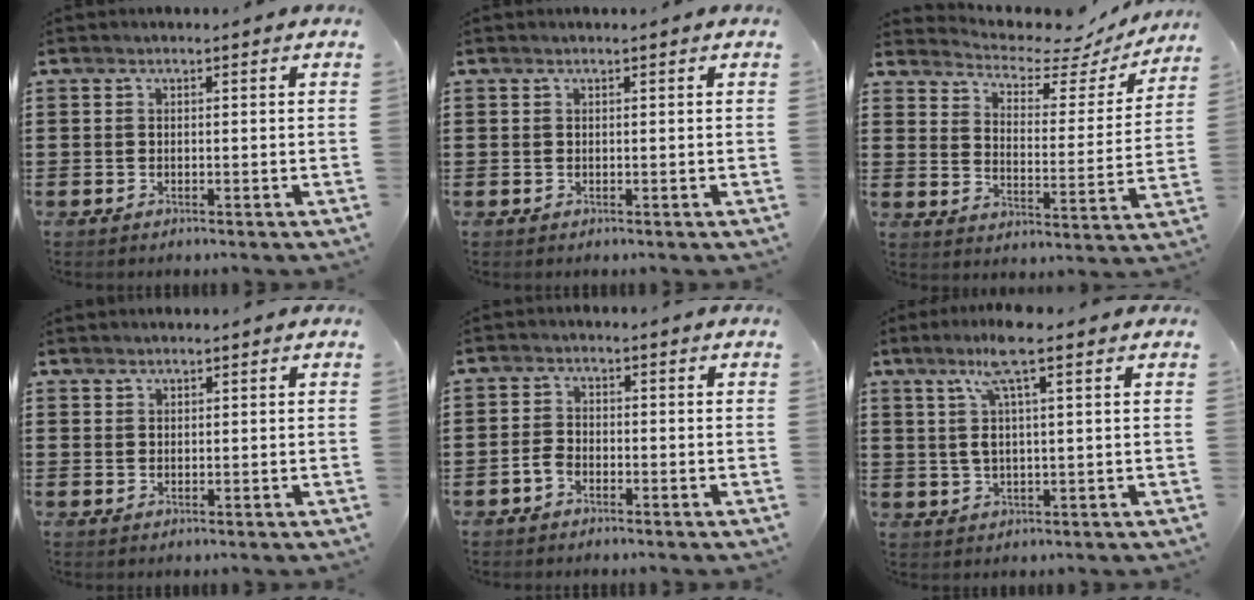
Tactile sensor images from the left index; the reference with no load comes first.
{"total": 0.0}
{"total": 4.6, "force": [4.2, 1.4, 1.2], "torque": [-0.042, -0.035, 0.062]}
{"total": 1.3, "force": [1.2, 0.4, 0.0], "torque": [-0.003, 0.000, 0.025]}
{"total": 2.0, "force": [-1.2, 1.1, 1.2], "torque": [-0.032, 0.002, -0.026]}
{"total": 7.1, "force": [3.7, 0.7, 6.0], "torque": [-0.125, 0.007, 0.063]}